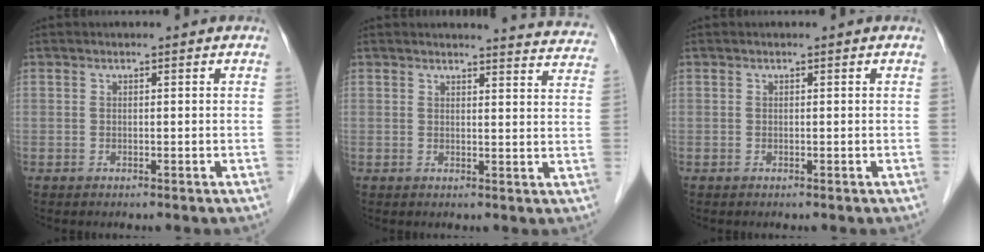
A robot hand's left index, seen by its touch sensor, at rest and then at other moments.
{"total": 10.2, "force": [10.1, 0.5, 1.2], "torque": [0.006, -0.055, 0.084]}
{"total": 0.0}